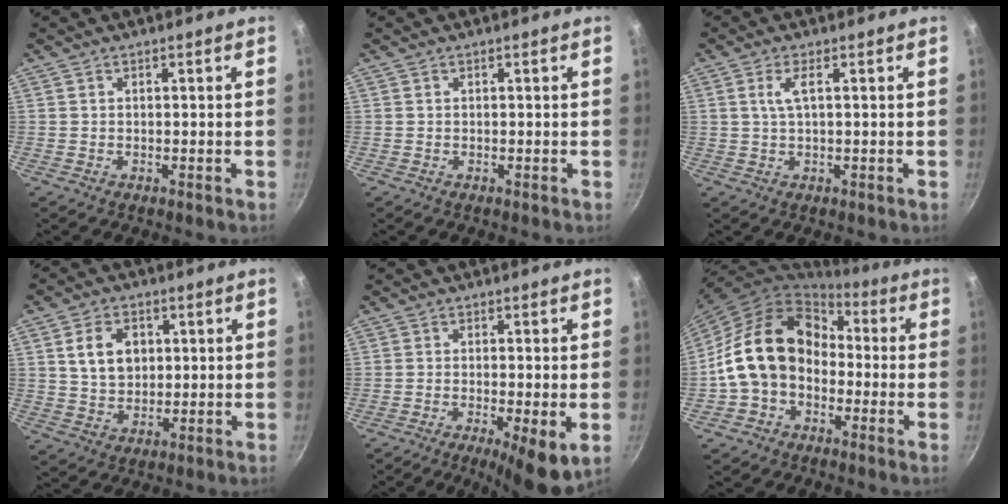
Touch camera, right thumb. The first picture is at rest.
{"total": 0.0}
{"total": 3.1, "force": [0.7, 0.7, 2.9], "torque": [-0.067, 0.003, 0.017]}
{"total": 8.6, "force": [2.0, 6.3, 5.5], "torque": [-0.076, -0.004, 0.038]}
{"total": 9.0, "force": [-3.0, 2.1, 8.2], "torque": [-0.126, -0.002, -0.042]}
{"total": 16.1, "force": [-1.5, 12.5, 10.0], "torque": [-0.147, 0.055, -0.039]}